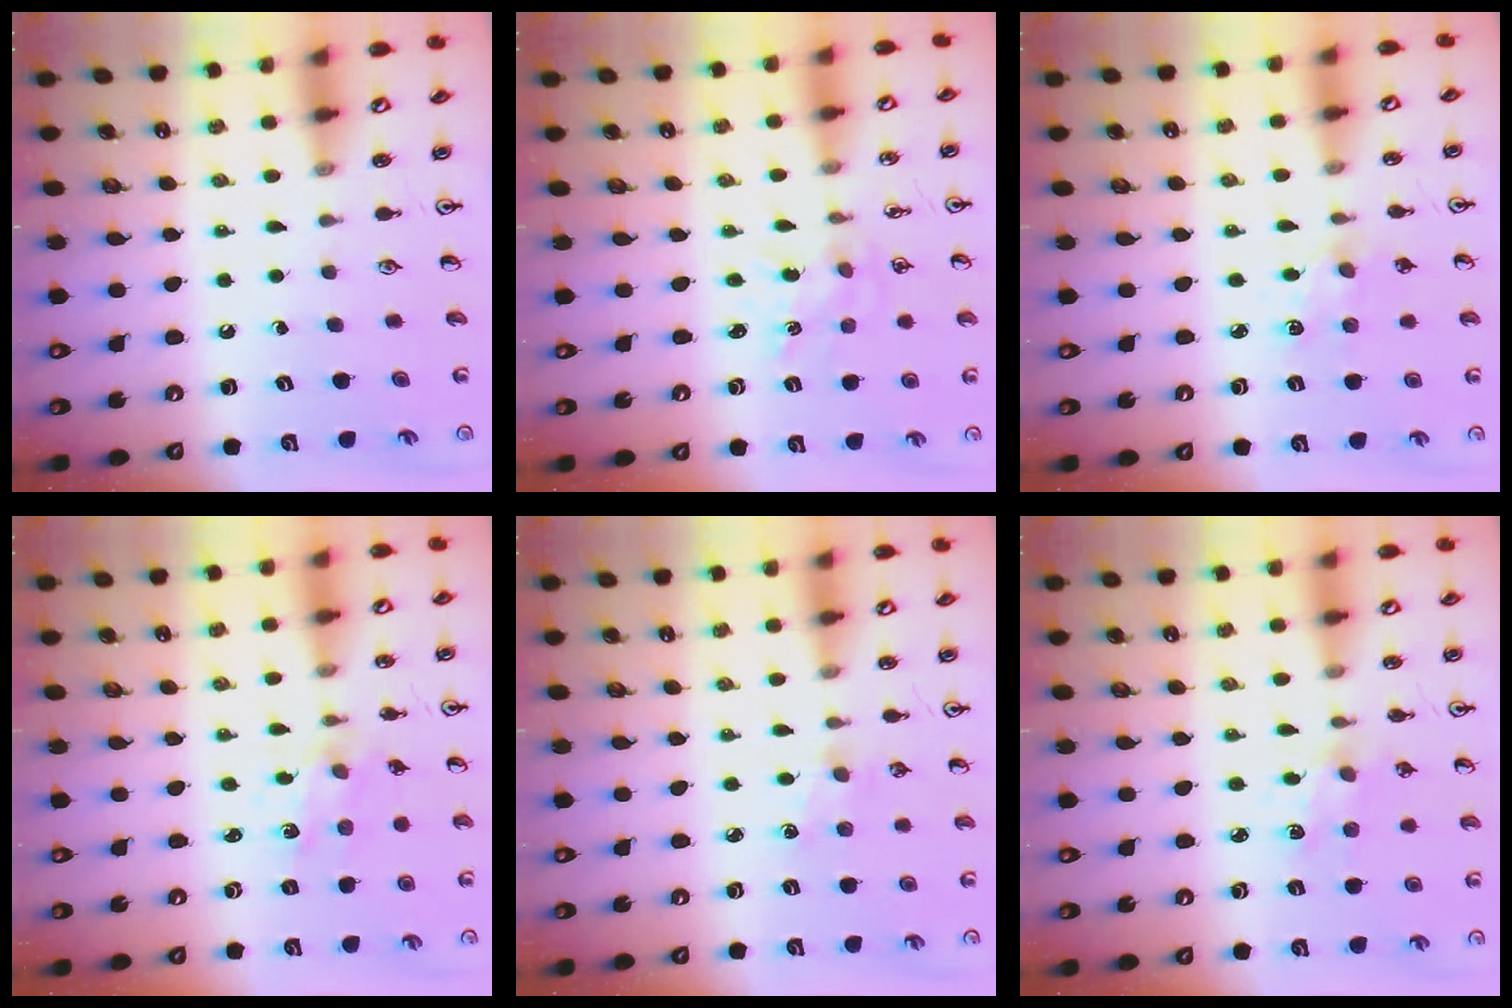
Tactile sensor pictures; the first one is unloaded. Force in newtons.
{"total": 0.0}
{"total": 4.2, "press": 4.2, "slide": 0.6}
{"total": 1.1, "press": 1.0, "slide": 0.3}
{"total": 2.9, "press": 2.9, "slide": 0.4}
{"total": 2.2, "press": 2.2, "slide": 0.2}